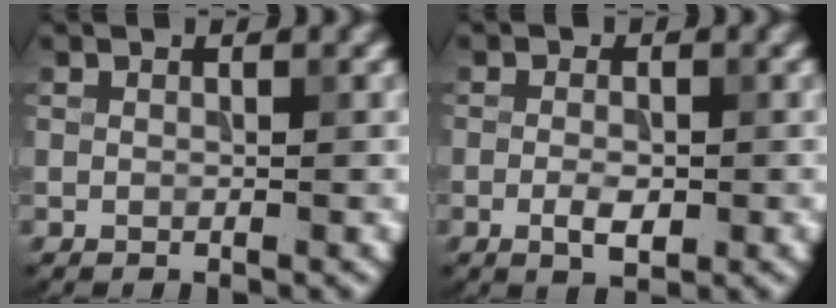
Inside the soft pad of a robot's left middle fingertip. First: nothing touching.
{"total": 2.3, "force": [-0.6, 1.1, 1.9], "torque": [-0.033, -0.001, -0.011]}